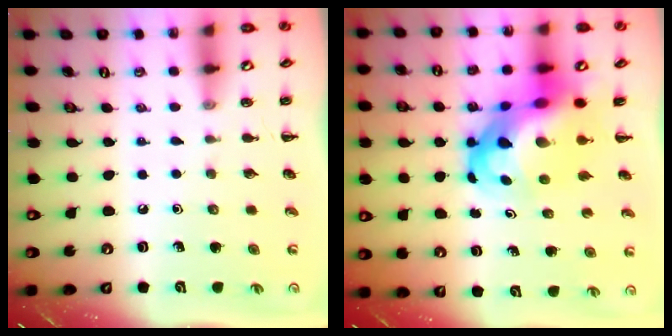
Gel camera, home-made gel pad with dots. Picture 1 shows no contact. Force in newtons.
{"total": 14.5, "press": 14.0, "slide": 3.9}